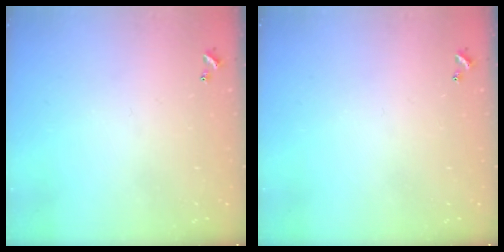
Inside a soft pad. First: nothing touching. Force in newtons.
{"total": 0.0}